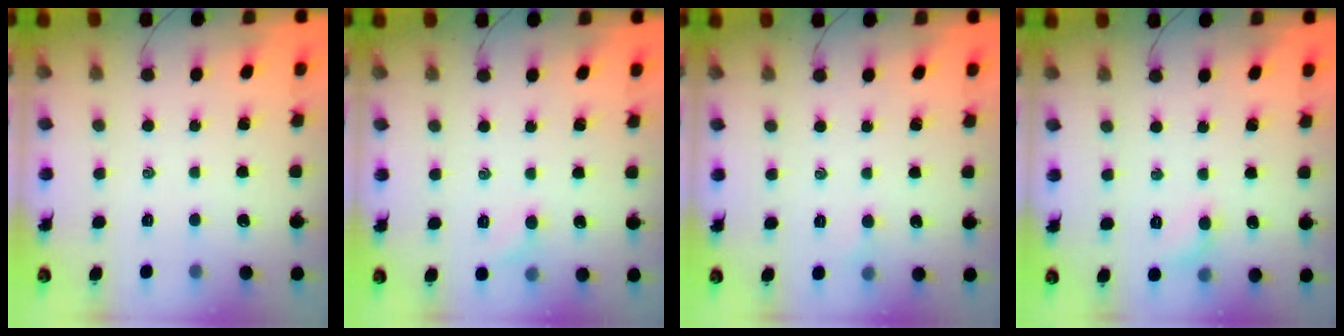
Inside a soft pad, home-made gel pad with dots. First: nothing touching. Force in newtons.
{"total": 4.2, "press": 4.0, "slide": 1.2}
{"total": 2.6, "press": 2.5, "slide": 0.8}
{"total": 5.9, "press": 5.5, "slide": 2.0}